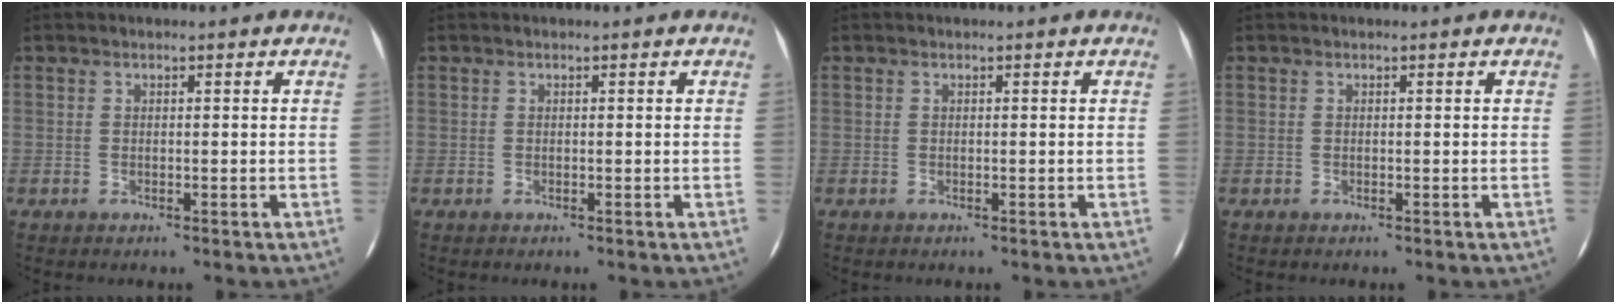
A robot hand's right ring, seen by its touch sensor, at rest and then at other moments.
{"total": 0.0}
{"total": 0.0}
{"total": 0.0}